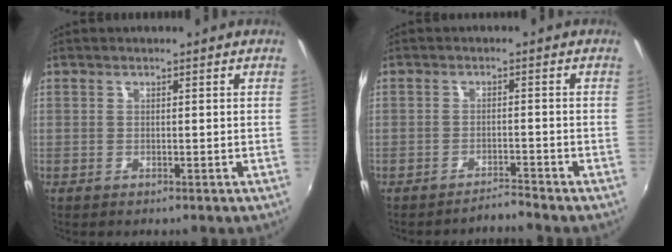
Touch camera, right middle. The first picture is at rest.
{"total": 2.3, "force": [-2.1, -0.9, -0.3], "torque": [-0.002, 0.002, -0.035]}